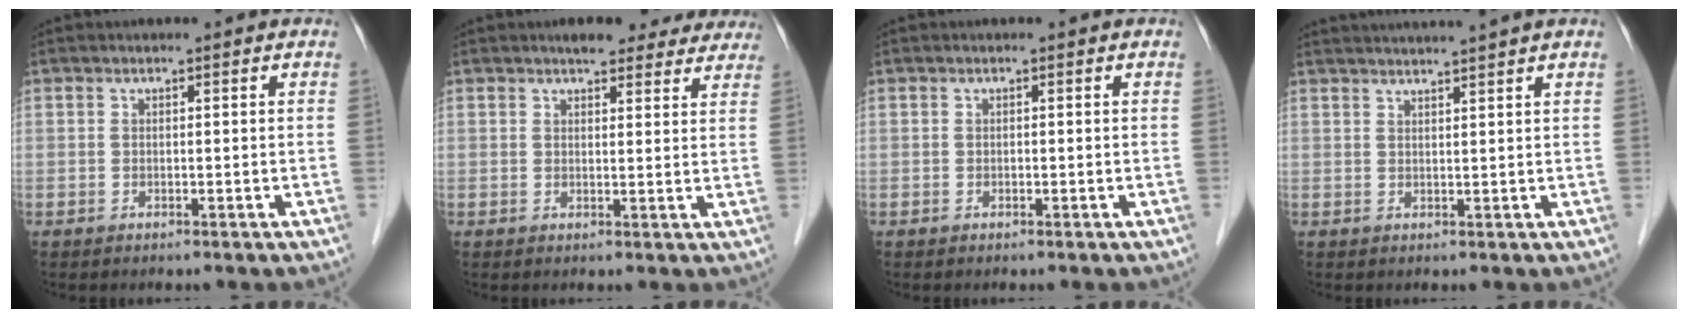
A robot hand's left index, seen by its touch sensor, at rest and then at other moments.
{"total": 9.6, "force": [8.5, 3.0, 3.3], "torque": [-0.019, 0.011, 0.091]}
{"total": 0.0}
{"total": 6.7, "force": [6.0, -1.6, 2.6], "torque": [-0.031, 0.017, 0.080]}